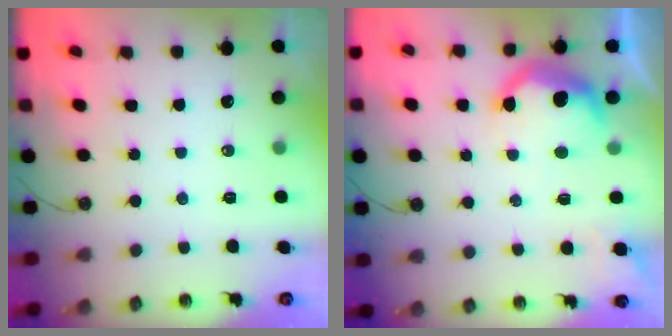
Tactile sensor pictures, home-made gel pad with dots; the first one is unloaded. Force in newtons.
{"total": 15.1, "press": 15.1, "slide": 1.1}